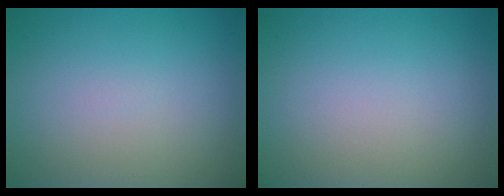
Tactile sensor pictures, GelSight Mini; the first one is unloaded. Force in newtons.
{"total": 0.0}